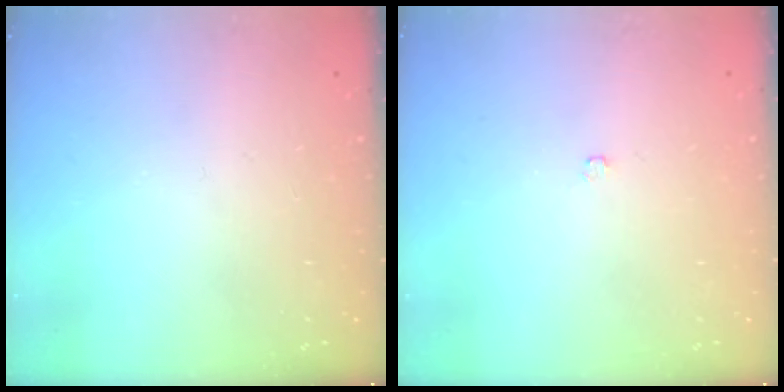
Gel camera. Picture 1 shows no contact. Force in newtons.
{"total": 2.0, "press": 2.0, "slide": 0.3}